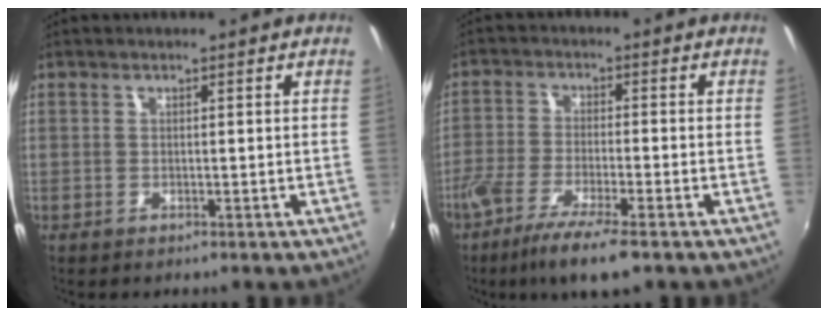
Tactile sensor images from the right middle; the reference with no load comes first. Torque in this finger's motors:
{"motor_torque": [1.01, -0.93, 0.49, 0.16]}